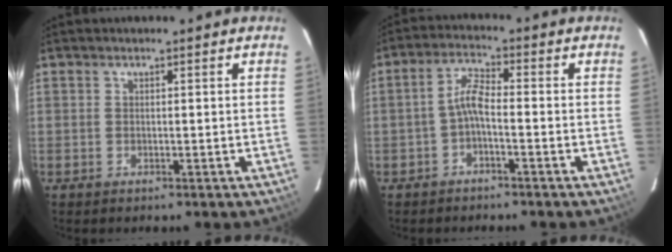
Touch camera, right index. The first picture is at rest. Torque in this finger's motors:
{"motor_torque": [0.49, -0.20, 0.34, 0.09]}